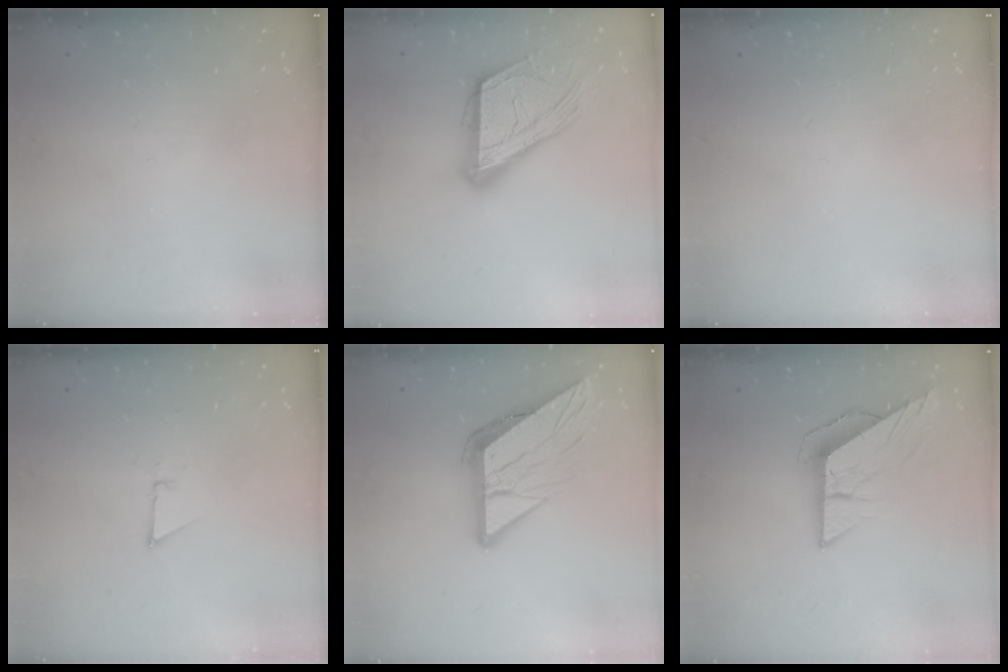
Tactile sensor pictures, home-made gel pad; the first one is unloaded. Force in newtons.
{"total": 19.1, "press": 18.9, "slide": 2.6}
{"total": 0.0}
{"total": 3.0, "press": 2.9, "slide": 0.8}
{"total": 15.9, "press": 15.9, "slide": 1.6}
{"total": 8.7, "press": 8.7, "slide": 0.3}